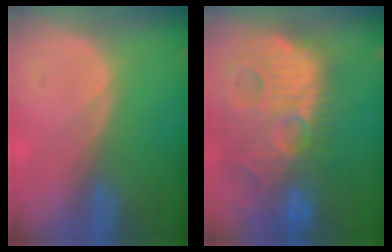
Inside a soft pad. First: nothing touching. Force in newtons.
{"total": 14.9, "press": 12.8, "slide": 7.6}